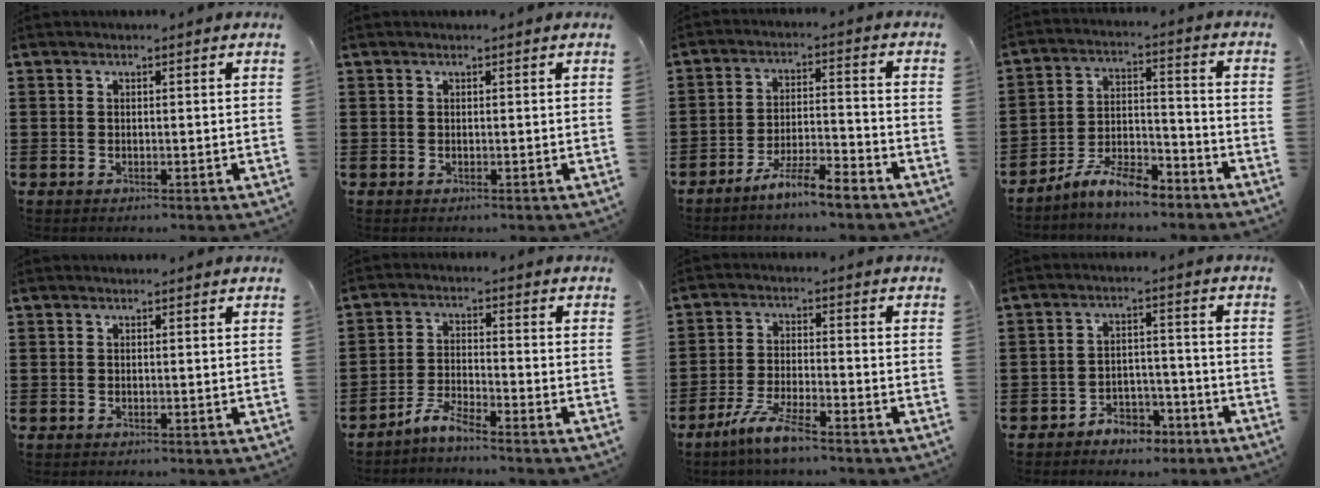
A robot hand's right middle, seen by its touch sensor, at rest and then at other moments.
{"total": 0.0}
{"total": 6.0, "force": [-5.3, 0.2, 2.9], "torque": [-0.062, -0.006, -0.100]}
{"total": 7.9, "force": [-7.0, 1.7, 3.4], "torque": [-0.070, 0.011, -0.132]}
{"total": 0.0}
{"total": 4.2, "force": [-3.8, 0.1, 1.6], "torque": [-0.045, 0.000, -0.078]}
{"total": 6.3, "force": [-4.9, 0.4, 3.9], "torque": [-0.098, -0.015, -0.096]}
{"total": 4.3, "force": [-3.9, 1.6, 0.5], "torque": [-0.013, 0.009, -0.079]}